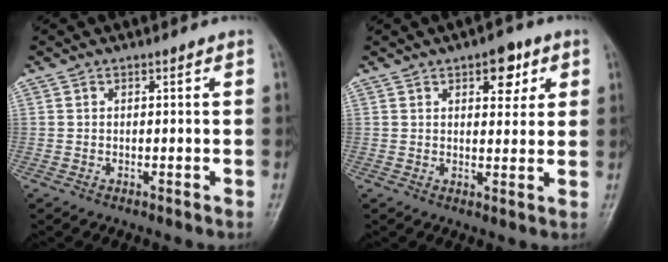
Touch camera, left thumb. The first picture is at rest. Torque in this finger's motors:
{"motor_torque": [0.99, 0.43, 0.47, -0.40, 0.00]}